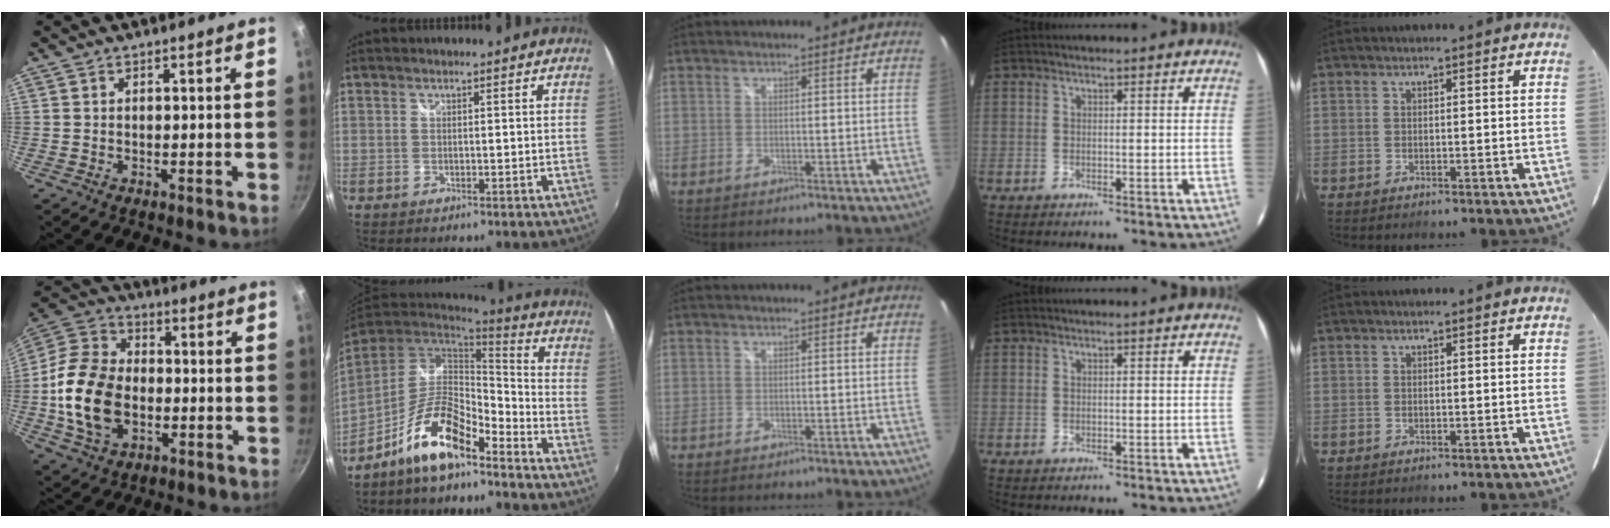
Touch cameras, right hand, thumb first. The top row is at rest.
{"thumb": {"total": 17.8, "force": [-2.6, 12.4, 12.5], "torque": [-0.224, 0.025, -0.055]}, "index": {"total": 13.2, "force": [-9.0, 4.1, 8.8], "torque": [-0.177, 0.002, -0.164]}}